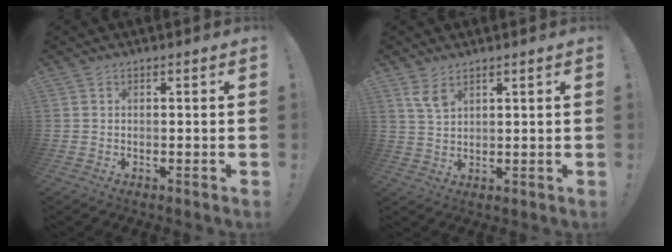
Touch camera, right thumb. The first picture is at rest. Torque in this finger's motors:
{"motor_torque": [0.05, 1.33, 0.32, 0.42, -0.02]}